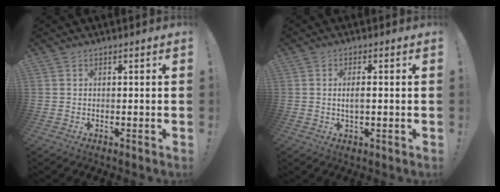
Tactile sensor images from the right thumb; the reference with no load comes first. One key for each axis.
{"total": 3.0, "fx": -0.1, "fy": 0.9, "fz": 2.9, "tx": -0.052, "ty": 0.004, "tz": -0.003}